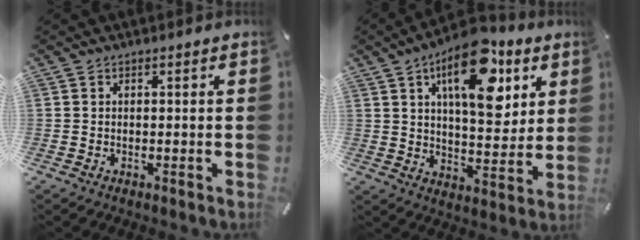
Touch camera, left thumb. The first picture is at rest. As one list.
[{"total": 18.5, "force": [9.3, 9.1, 13.1], "torque": [-0.189, -0.038, 0.153]}]